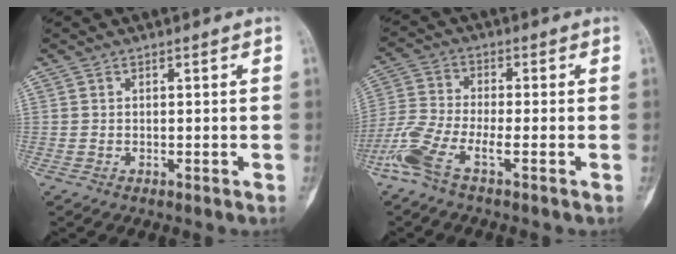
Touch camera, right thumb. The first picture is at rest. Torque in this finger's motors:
{"motor_torque": [0.16, 0.08, 0.44, 0.23, 0.08]}